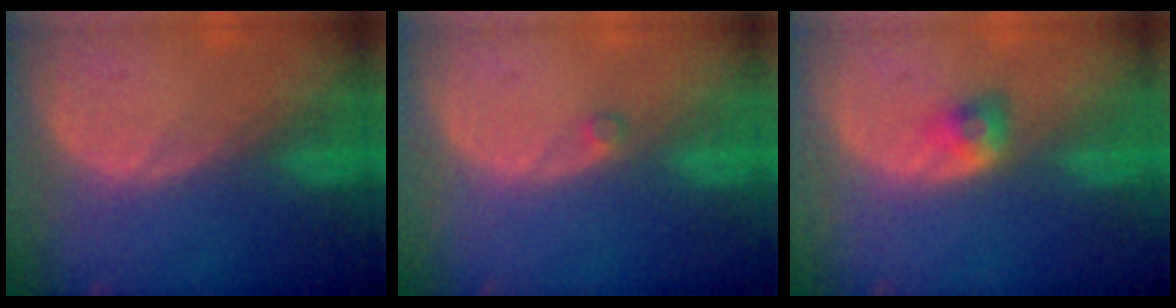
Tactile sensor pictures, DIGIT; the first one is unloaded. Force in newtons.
{"total": 0.7, "press": 0.7, "slide": 0.1}
{"total": 2.8, "press": 2.4, "slide": 1.4}